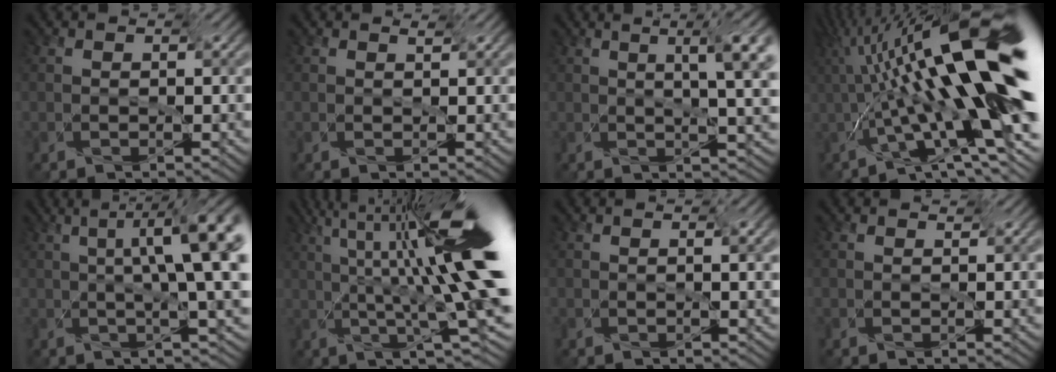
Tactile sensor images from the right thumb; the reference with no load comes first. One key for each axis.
{"total": 1.0, "fx": 1.0, "fy": -0.2, "fz": -0.1, "tx": 0.007, "ty": -0.004, "tz": 0.017}
{"total": 9.7, "fx": 2.5, "fy": 3.0, "fz": 8.8, "tx": -0.111, "ty": 0.033, "tz": 0.035}
{"total": 18.0, "fx": 0.1, "fy": 4.1, "fz": 17.6, "tx": -0.263, "ty": 0.040, "tz": -0.005}
{"total": 12.4, "fx": 2.4, "fy": 3.6, "fz": 11.6, "tx": -0.151, "ty": 0.029, "tz": 0.035}
{"total": 14.6, "fx": 2.7, "fy": 3.0, "fz": 14.0, "tx": -0.242, "ty": 0.025, "tz": 0.059}
{"total": 2.0, "fx": 0.6, "fy": 0.1, "fz": 1.9, "tx": -0.025, "ty": 0.006, "tz": 0.008}
{"total": 0.9, "fx": 0.9, "fy": 0.1, "fz": -0.1, "tx": 0.005, "ty": -0.003, "tz": 0.015}